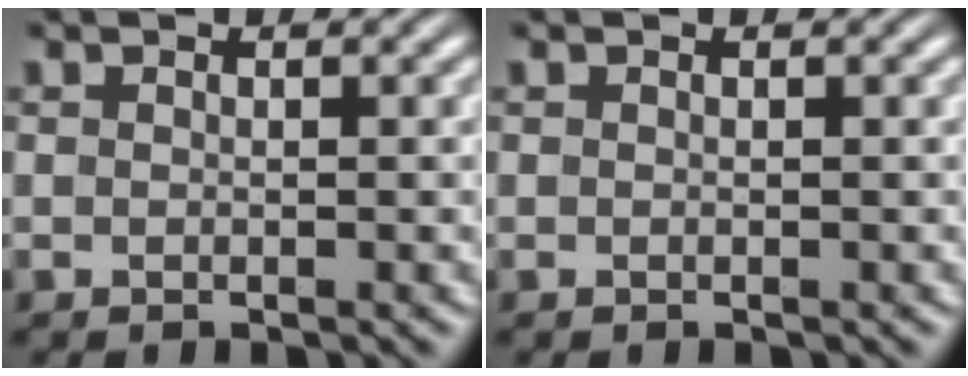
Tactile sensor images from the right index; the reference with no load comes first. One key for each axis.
{"total": 0.0}